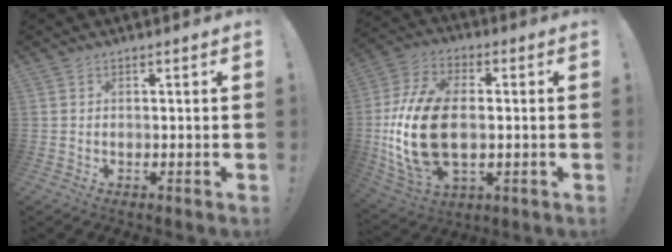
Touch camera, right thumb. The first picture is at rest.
{"total": 20.9, "force": [-1.3, 13.1, 16.2], "torque": [-0.328, 0.007, -0.010]}